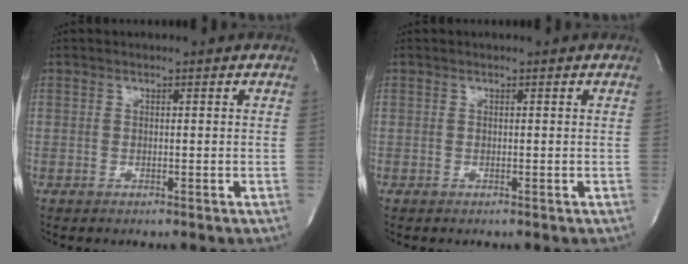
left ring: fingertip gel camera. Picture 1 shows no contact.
{"total": 0.0}